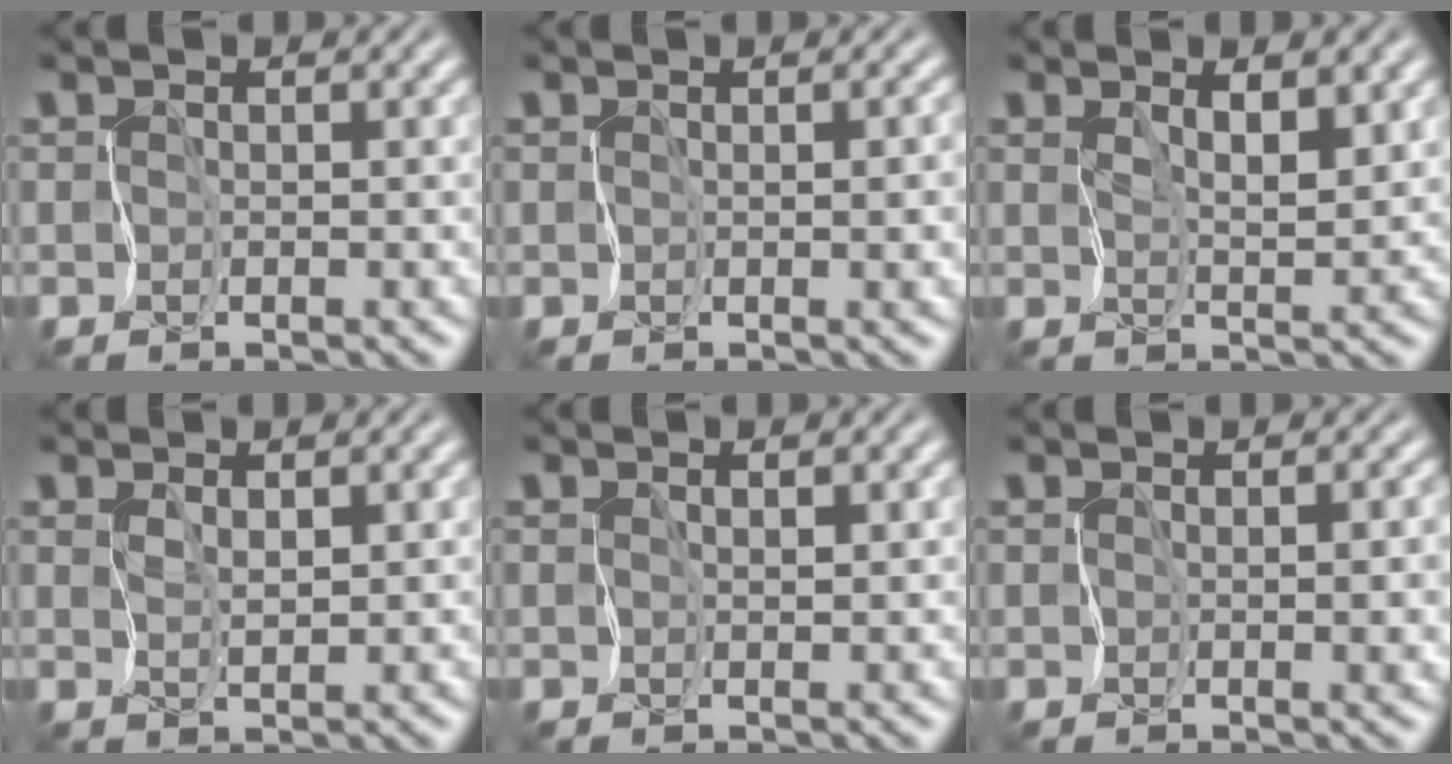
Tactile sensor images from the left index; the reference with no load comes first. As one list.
[{"total": 2.8, "force": [-0.5, 1.3, 2.5], "torque": [-0.020, 0.003, 0.002]}, {"total": 2.6, "force": [1.5, 0.5, 2.1], "torque": [-0.031, -0.006, 0.027]}, {"total": 1.0, "force": [0.9, -0.2, 0.4], "torque": [-0.010, -0.006, 0.021]}, {"total": 0.8, "force": [0.6, 0.0, 0.6], "torque": [-0.010, -0.005, 0.017]}, {"total": 2.9, "force": [-0.1, 1.1, 2.7], "torque": [-0.038, -0.003, 0.007]}]